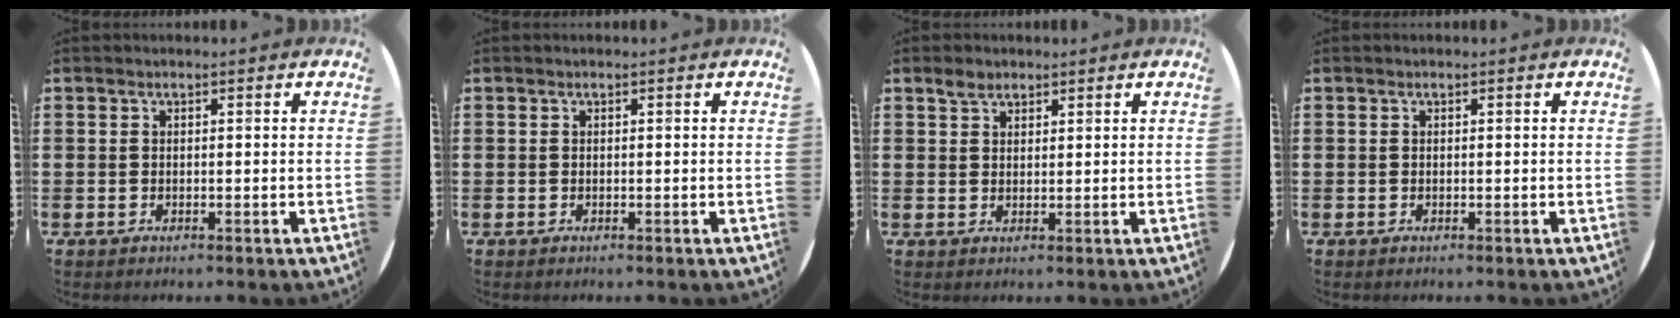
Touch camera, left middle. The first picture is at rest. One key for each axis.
{"total": 0.0}
{"total": 2.2, "fx": 1.7, "fy": 1.1, "fz": 0.7, "tx": -0.008, "ty": 0.001, "tz": 0.031}
{"total": 0.0}